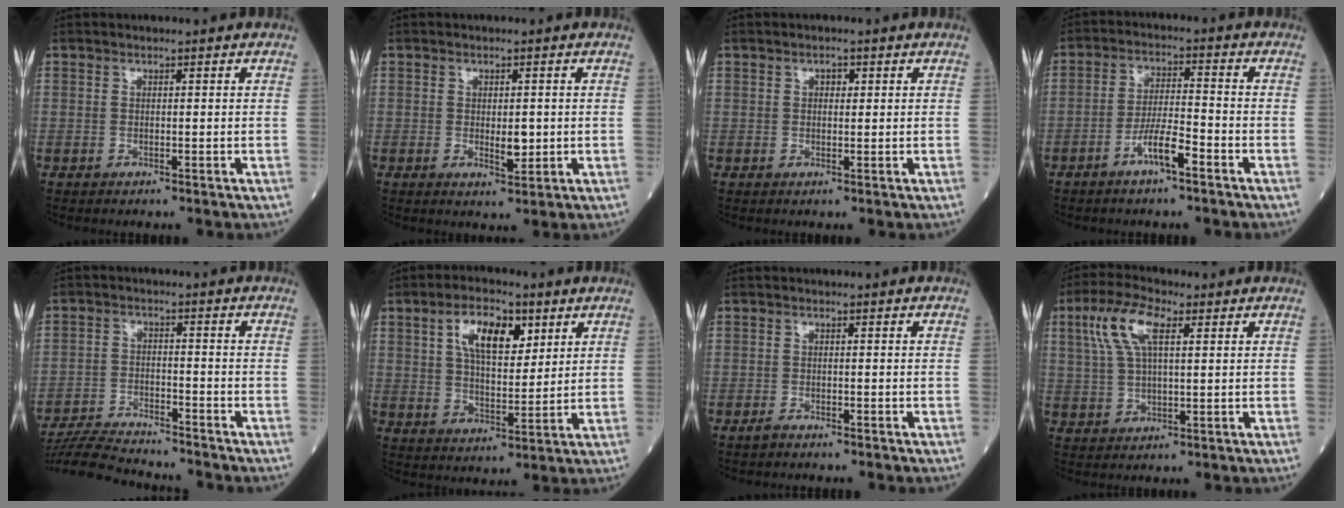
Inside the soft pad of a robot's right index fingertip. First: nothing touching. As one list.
[{"total": 3.1, "force": [-0.2, 1.2, 2.8], "torque": [-0.045, -0.004, -0.001]}, {"total": 1.3, "force": [0.5, 0.8, 0.9], "torque": [-0.013, 0.002, 0.007]}, {"total": 5.8, "force": [-3.4, 0.7, 4.7], "torque": [-0.089, 0.003, -0.064]}, {"total": 10.1, "force": [-9.8, 0.4, 2.6], "torque": [-0.045, -0.009, -0.172]}, {"total": 9.5, "force": [4.1, 4.1, 7.5], "torque": [-0.135, 0.013, 0.075]}, {"total": 1.3, "force": [-1.1, 0.2, 0.5], "torque": [-0.017, -0.002, -0.019]}, {"total": 8.0, "force": [3.1, 2.5, 7.0], "torque": [-0.155, 0.021, 0.062]}]